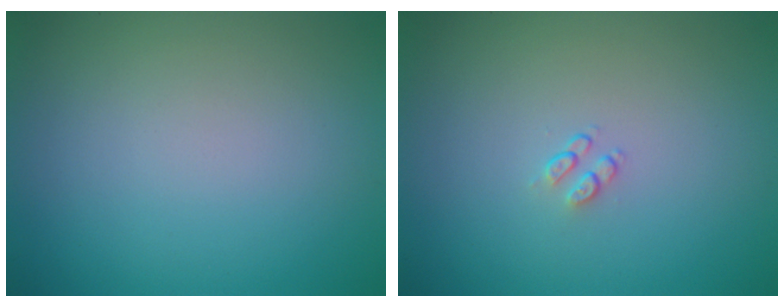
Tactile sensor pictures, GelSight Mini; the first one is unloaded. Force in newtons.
{"total": 0.9, "press": 0.6, "slide": 0.7}